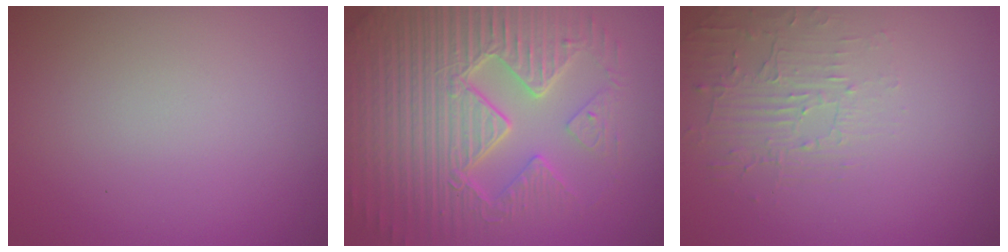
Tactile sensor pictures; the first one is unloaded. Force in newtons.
{"total": 9.8, "press": 6.9, "slide": 7.0}
{"total": 1.9, "press": 0.8, "slide": 1.7}